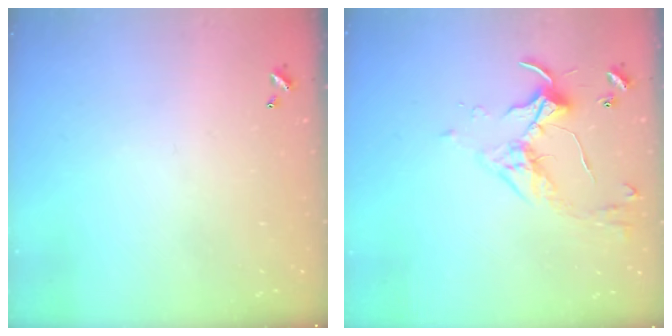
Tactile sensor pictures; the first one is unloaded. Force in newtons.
{"total": 3.4, "press": 3.3, "slide": 0.7}